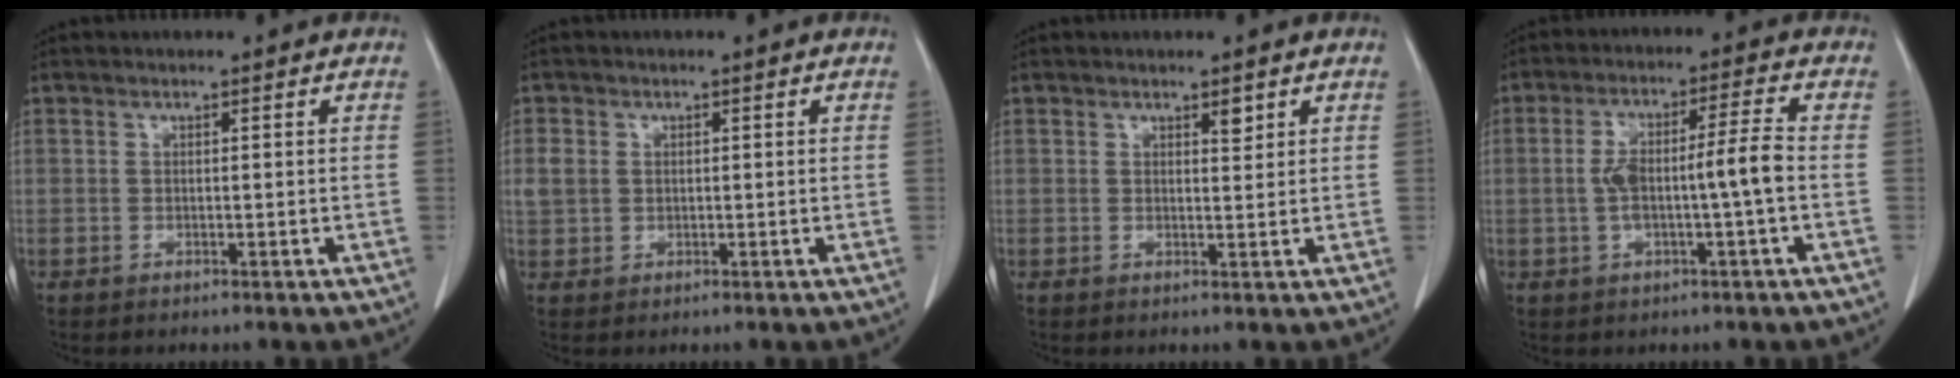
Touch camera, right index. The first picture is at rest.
{"total": 3.3, "force": [0.5, 2.8, 1.5], "torque": [-0.038, 0.011, 0.015]}
{"total": 1.4, "force": [0.9, 0.4, 1.0], "torque": [-0.014, -0.006, 0.014]}
{"total": 7.8, "force": [-1.0, 0.4, 7.7], "torque": [-0.149, 0.021, -0.014]}